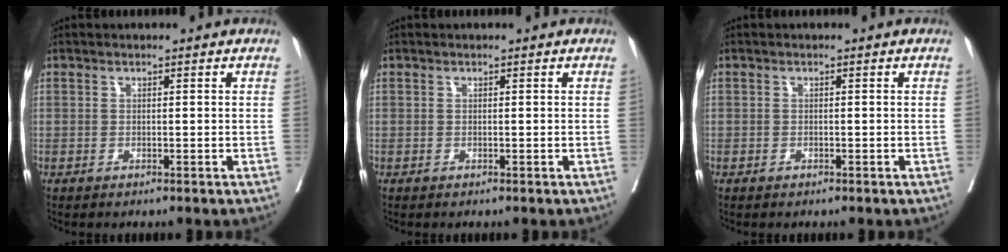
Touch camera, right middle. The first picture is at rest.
{"total": 0.0}
{"total": 0.0}